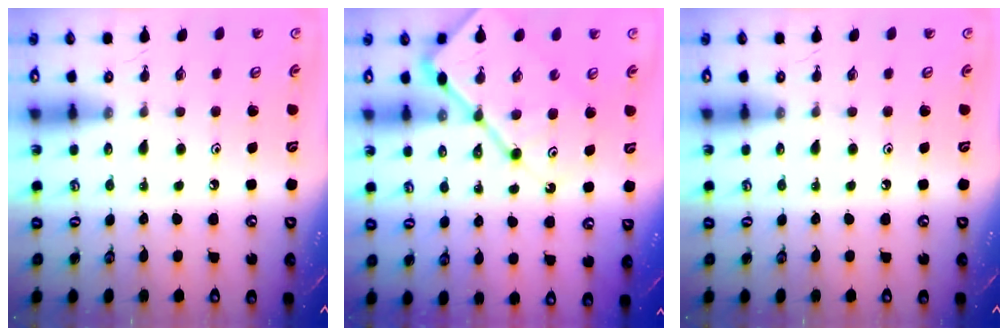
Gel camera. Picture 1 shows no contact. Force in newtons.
{"total": 13.3, "press": 13.2, "slide": 1.5}
{"total": 0.0}